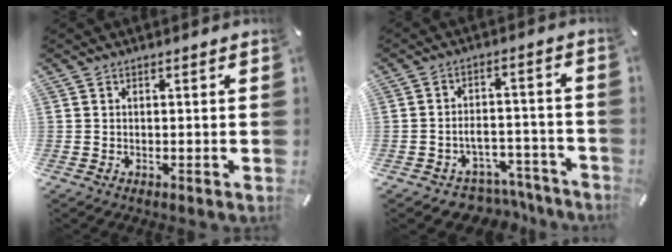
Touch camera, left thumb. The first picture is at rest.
{"total": 6.5, "force": [-3.9, 4.6, 2.5], "torque": [-0.037, 0.029, -0.065]}